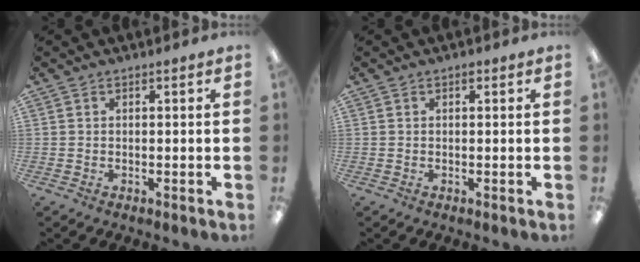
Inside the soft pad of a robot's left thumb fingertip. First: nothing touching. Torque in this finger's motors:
{"motor_torque": [0.23, -0.11, 0.04, 0.12, -0.02]}